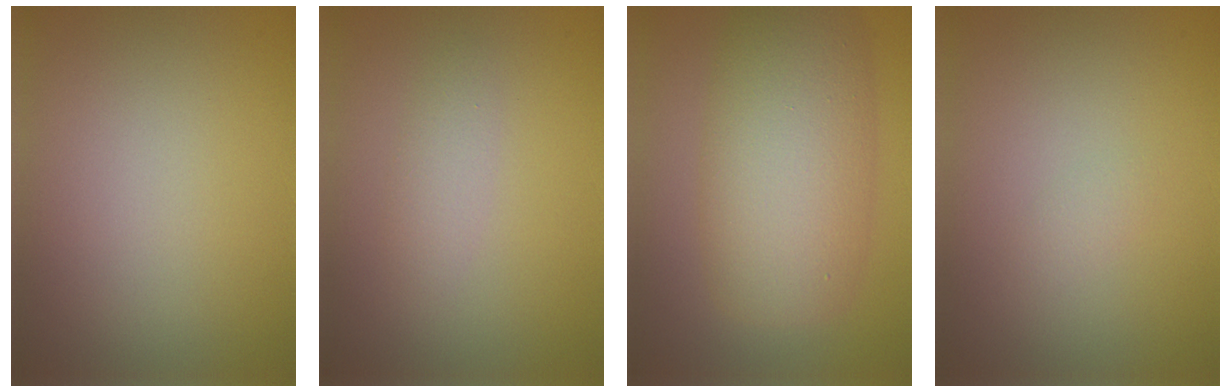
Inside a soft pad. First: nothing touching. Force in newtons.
{"total": 1.4, "press": 1.4, "slide": 0.1}
{"total": 8.4, "press": 8.3, "slide": 0.4}
{"total": 0.7, "press": 0.7, "slide": 0.1}